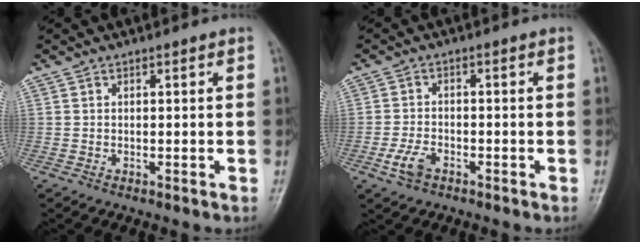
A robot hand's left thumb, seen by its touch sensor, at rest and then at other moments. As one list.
[{"total": 4.1, "force": [-2.2, 2.4, 2.5], "torque": [-0.053, 0.009, -0.042]}]